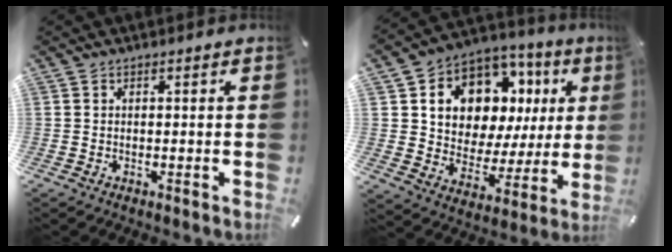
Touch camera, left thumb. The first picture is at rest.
{"total": 11.4, "force": [5.7, 8.6, 4.7], "torque": [-0.087, -0.058, 0.108]}